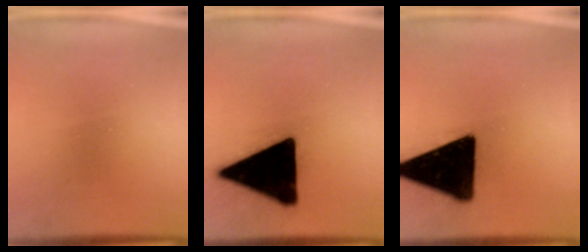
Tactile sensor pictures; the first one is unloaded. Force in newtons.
{"total": 21.1}
{"total": 20.0}